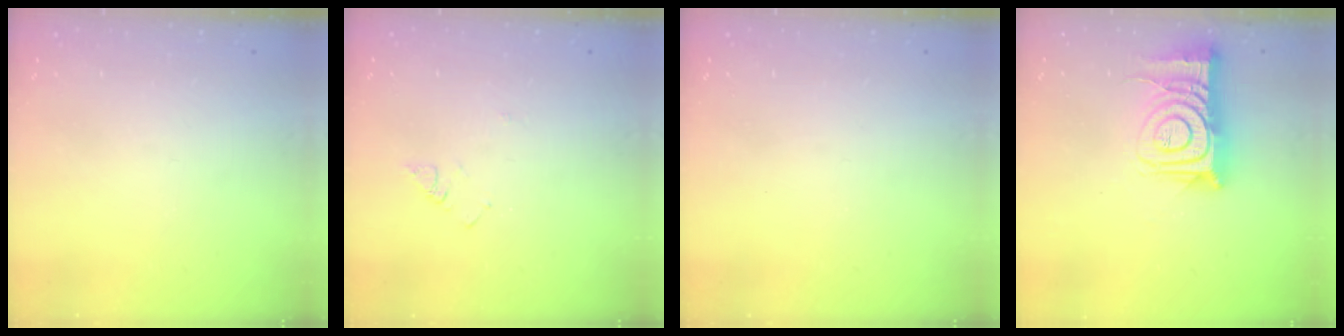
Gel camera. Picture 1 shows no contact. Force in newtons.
{"total": 3.1, "press": 3.1, "slide": 0.5}
{"total": 0.0}
{"total": 13.6, "press": 13.6, "slide": 1.0}